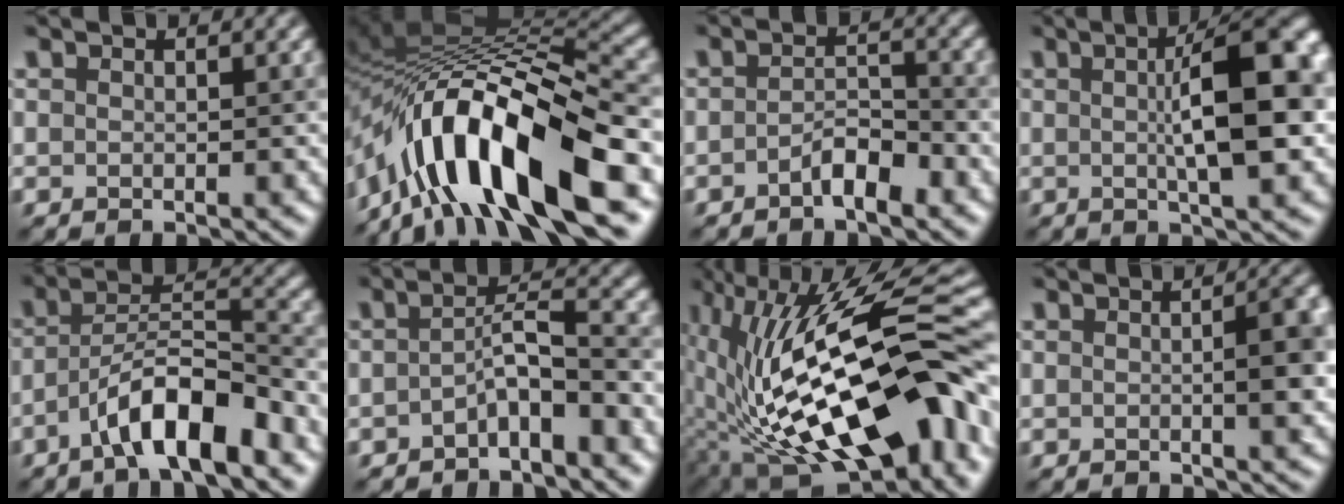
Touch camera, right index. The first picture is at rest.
{"total": 14.0, "force": [-6.5, 5.0, 11.3], "torque": [-0.180, 0.015, -0.111]}
{"total": 2.5, "force": [-1.7, 0.8, 1.7], "torque": [-0.030, 0.011, -0.030]}
{"total": 9.1, "force": [0.8, 2.2, 8.8], "torque": [-0.117, 0.013, 0.009]}
{"total": 7.1, "force": [-4.1, 1.9, 5.4], "torque": [-0.094, 0.017, -0.070]}
{"total": 3.3, "force": [-1.9, 0.7, 2.6], "torque": [-0.050, 0.017, -0.038]}
{"total": 18.1, "force": [-1.0, 8.5, 15.9], "torque": [-0.280, 0.010, -0.017]}
{"total": 3.7, "force": [-0.2, 0.8, 3.6], "torque": [-0.052, 0.004, -0.003]}